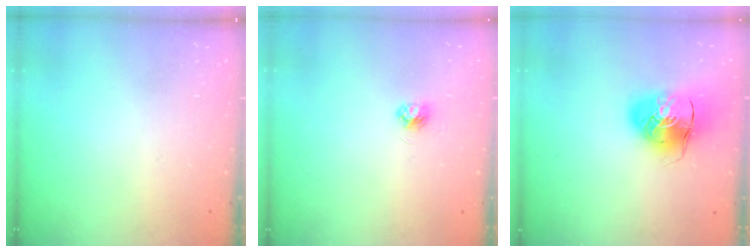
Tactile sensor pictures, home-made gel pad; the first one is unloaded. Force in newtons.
{"total": 3.9, "press": 3.9, "slide": 0.4}
{"total": 11.4, "press": 11.3, "slide": 1.8}